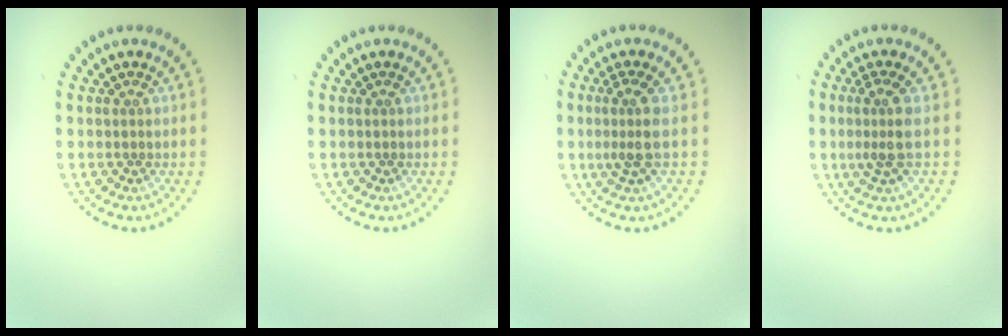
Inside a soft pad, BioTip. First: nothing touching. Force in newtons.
{"total": 0.0}
{"total": 2.6, "press": 1.9, "slide": 1.7}
{"total": 2.6, "press": 1.9, "slide": 1.7}